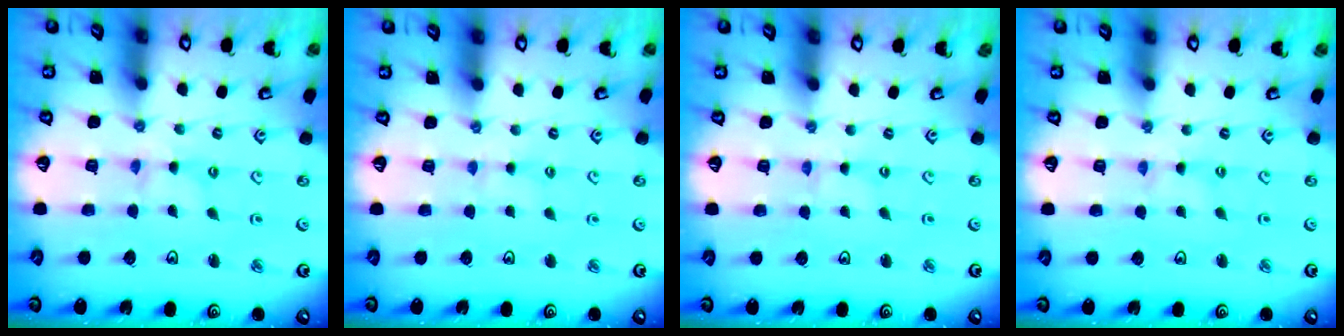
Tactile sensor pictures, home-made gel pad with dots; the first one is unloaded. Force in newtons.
{"total": 2.8, "press": 2.8, "slide": 0.3}
{"total": 0.0}
{"total": 0.0}